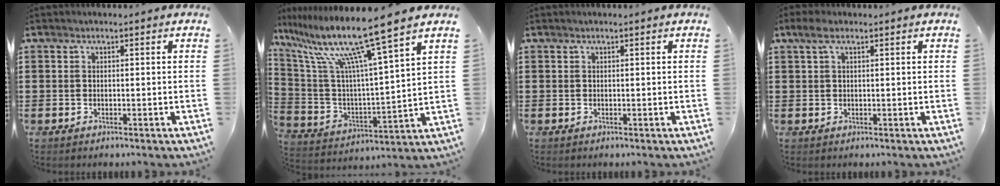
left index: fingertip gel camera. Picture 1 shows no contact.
{"total": 13.9, "force": [10.4, -0.4, 9.2], "torque": [-0.216, -0.068, 0.166]}
{"total": 0.0}
{"total": 2.6, "force": [1.0, 1.0, 2.1], "torque": [-0.044, 0.006, 0.017]}